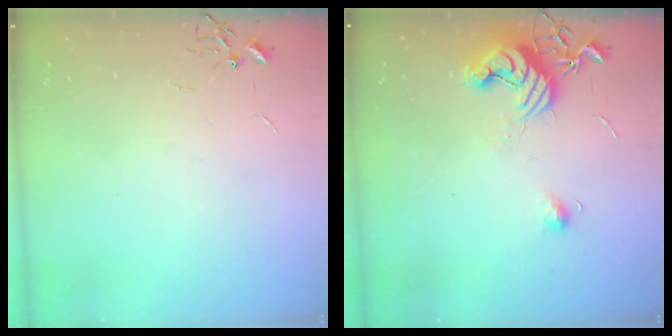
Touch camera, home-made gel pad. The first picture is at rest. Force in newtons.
{"total": 11.2, "press": 11.1, "slide": 1.0}